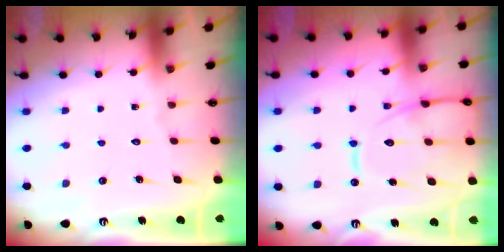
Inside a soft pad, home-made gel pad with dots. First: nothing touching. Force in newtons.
{"total": 14.4, "press": 14.4, "slide": 1.4}